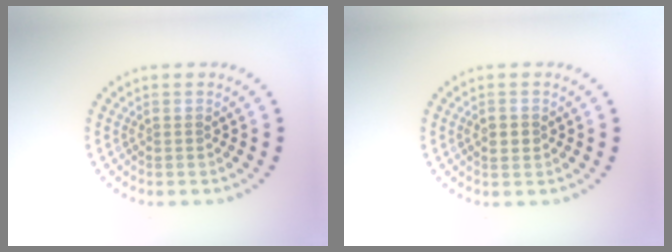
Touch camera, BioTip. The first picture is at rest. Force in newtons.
{"total": 1.0, "press": 1.0, "slide": 0.0}